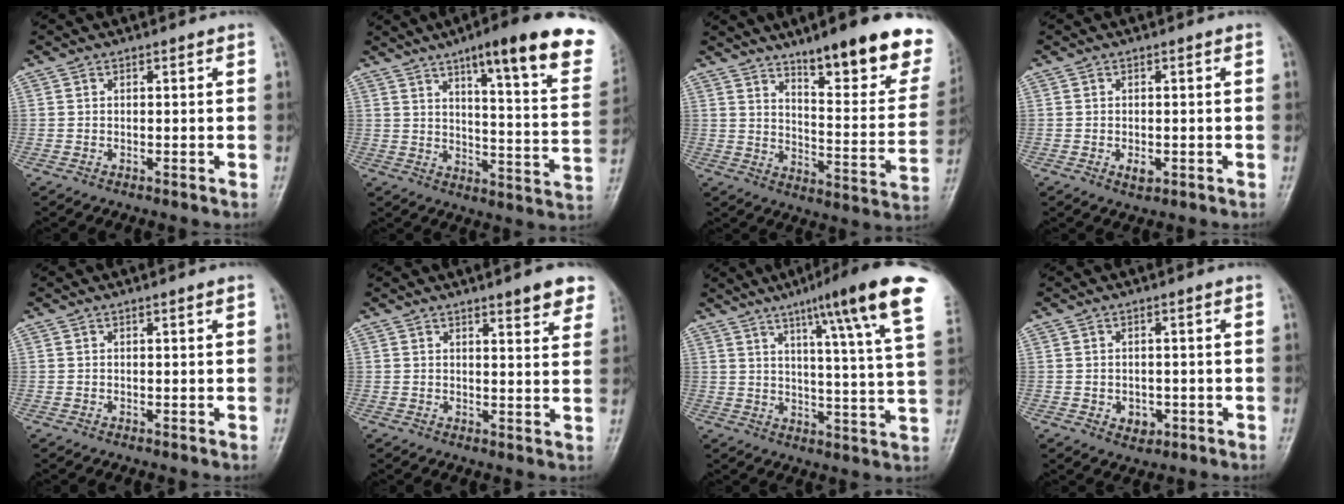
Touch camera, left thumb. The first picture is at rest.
{"total": 23.6, "force": [14.5, 4.5, 18.1], "torque": [-0.222, -0.048, 0.191]}
{"total": 21.9, "force": [14.4, 5.2, 15.7], "torque": [-0.172, -0.079, 0.206]}
{"total": 2.1, "force": [-0.6, 1.3, 1.6], "torque": [-0.022, -0.002, -0.007]}
{"total": 0.5, "force": [0.3, 0.0, 0.5], "torque": [-0.010, 0.000, 0.004]}
{"total": 6.1, "force": [4.3, 1.5, 4.1], "torque": [-0.034, -0.021, 0.050]}
{"total": 19.4, "force": [10.9, 1.2, 16.0], "torque": [-0.210, -0.037, 0.138]}
{"total": 3.2, "force": [-0.8, 2.5, 1.7], "torque": [-0.012, 0.002, -0.003]}